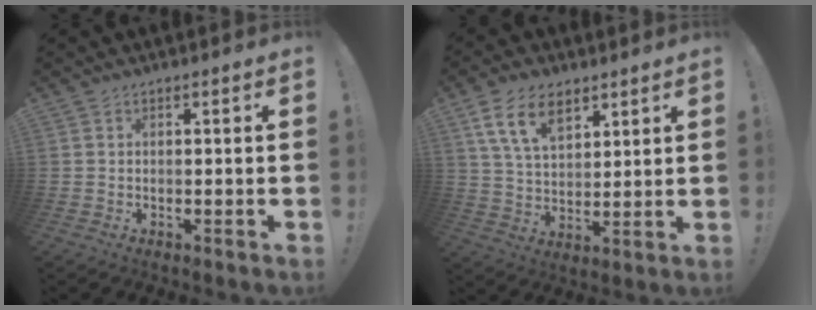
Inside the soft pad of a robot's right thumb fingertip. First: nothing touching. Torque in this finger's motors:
{"motor_torque": [0.24, 0.22, 0.83, 0.16, 0.27]}